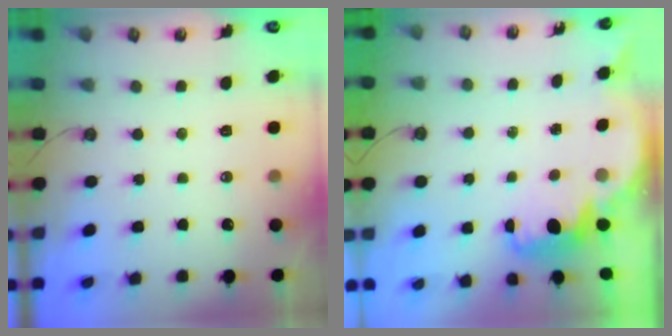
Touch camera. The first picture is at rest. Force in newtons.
{"total": 2.2, "press": 2.1, "slide": 0.7}